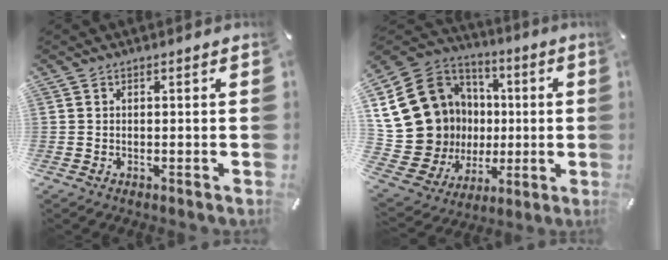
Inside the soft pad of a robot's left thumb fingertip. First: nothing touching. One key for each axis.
{"total": 22.1, "fx": 2.0, "fy": 20.2, "fz": 8.8, "tx": -0.174, "ty": -0.024, "tz": 0.090}